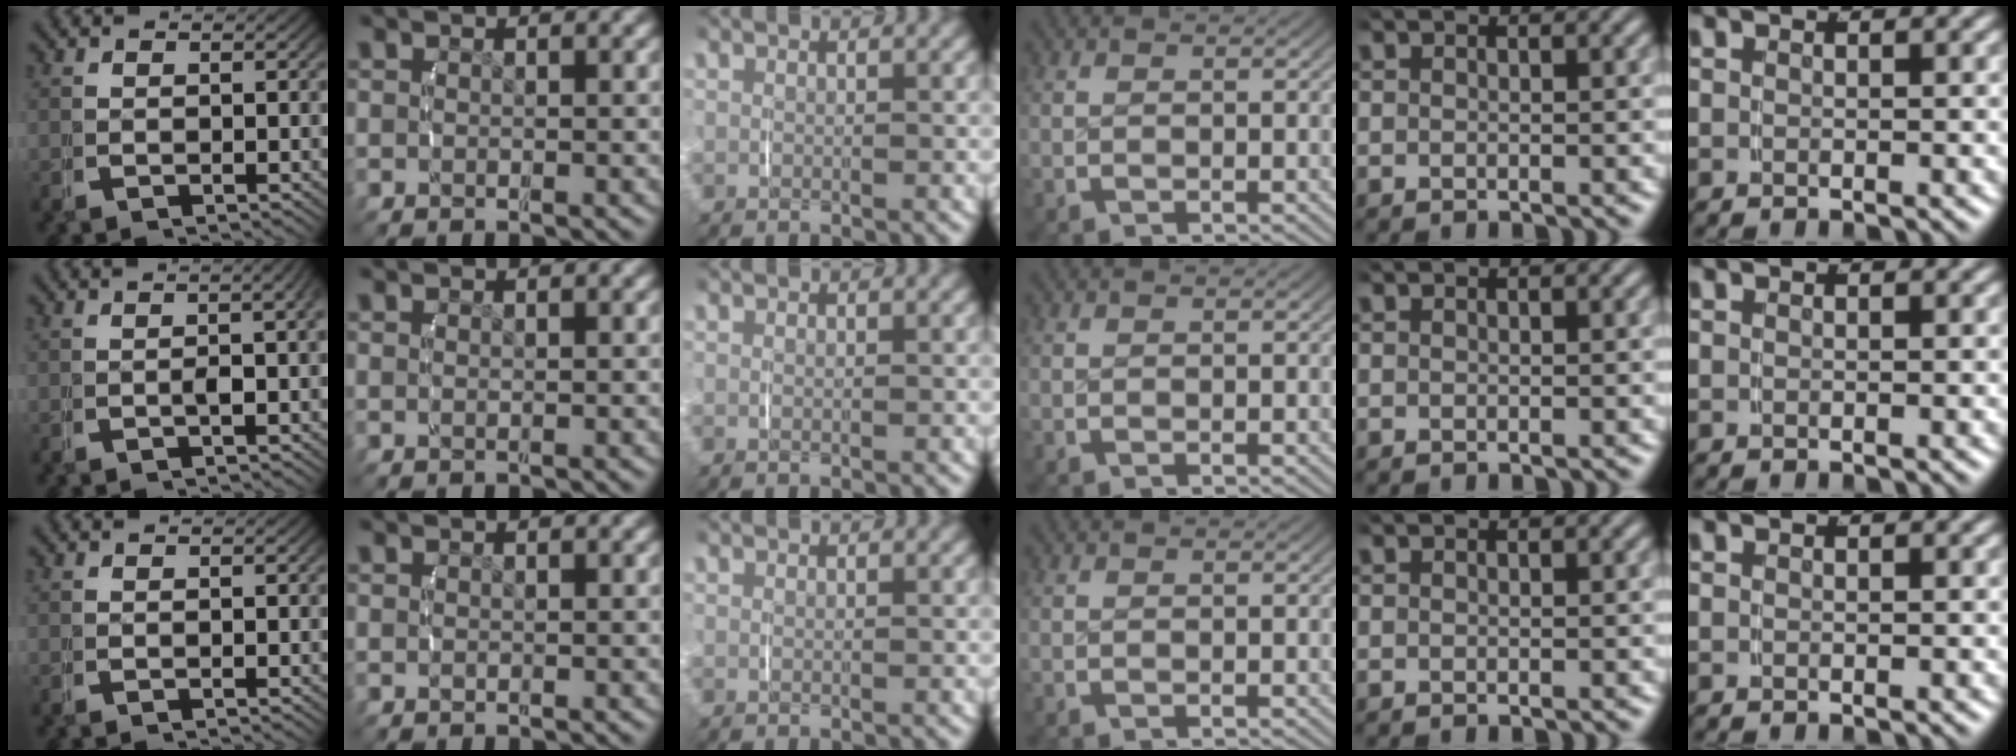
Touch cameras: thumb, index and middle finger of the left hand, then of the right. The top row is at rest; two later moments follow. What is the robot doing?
{"motion": "lift_and_place", "object": "jewelry box"}